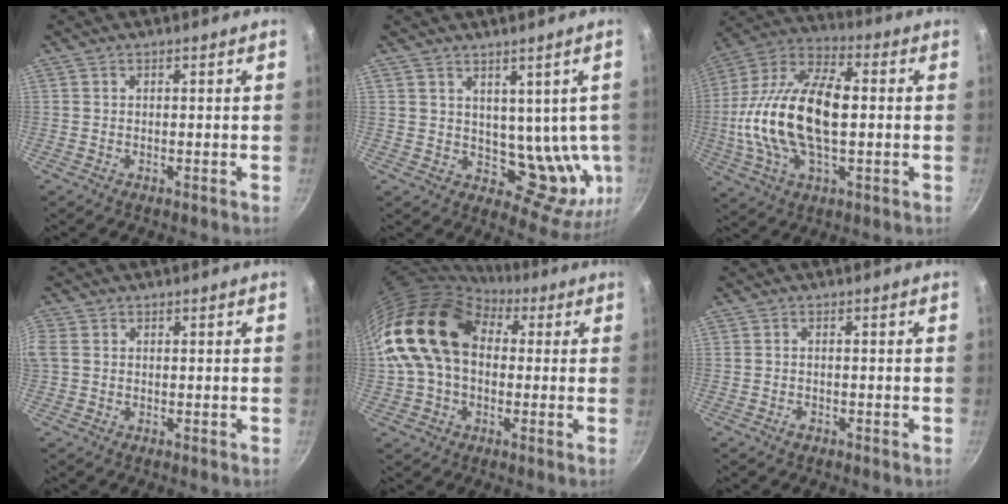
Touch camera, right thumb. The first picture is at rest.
{"total": 10.8, "force": [3.1, 7.1, 7.6], "torque": [-0.059, -0.032, 0.061]}
{"total": 22.0, "force": [-0.5, 11.2, 18.9], "torque": [-0.357, 0.034, -0.023]}
{"total": 3.0, "force": [0.4, 2.3, 1.9], "torque": [-0.046, 0.004, 0.005]}
{"total": 18.1, "force": [2.1, 13.0, 12.3], "torque": [-0.206, 0.039, 0.025]}
{"total": 1.2, "force": [-0.8, 0.5, 0.7], "torque": [-0.017, 0.007, -0.017]}